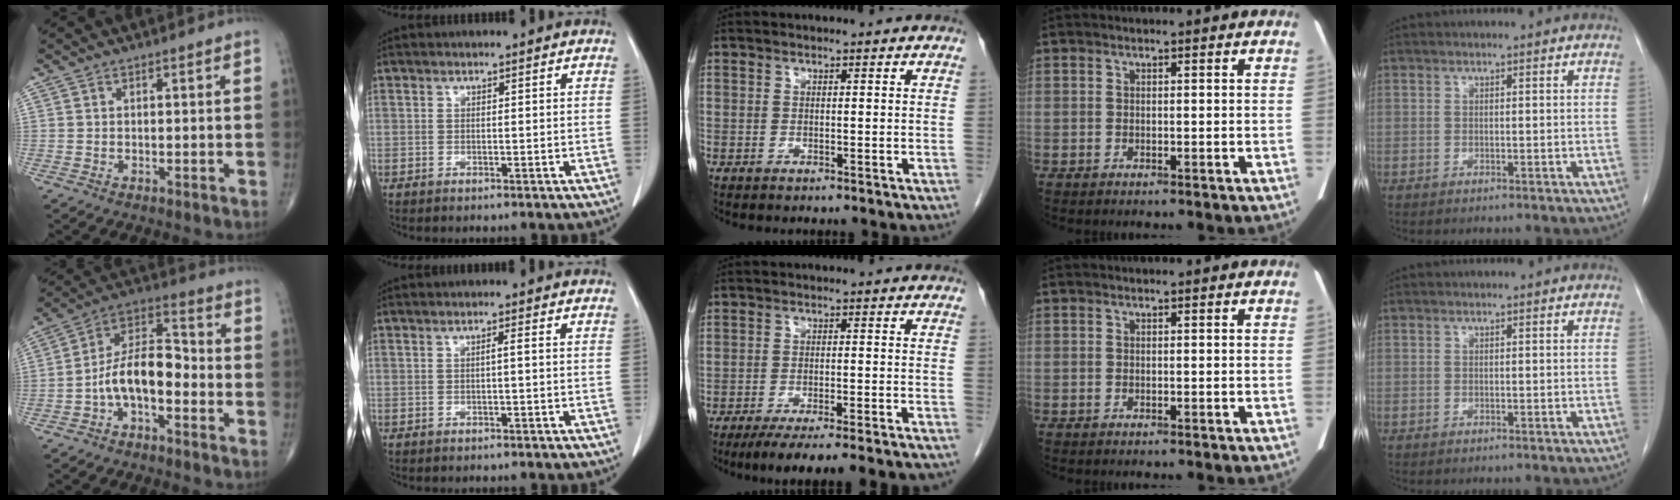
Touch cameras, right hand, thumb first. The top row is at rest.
{"thumb": {"total": 11.8, "force": [-3.4, 5.8, 9.7], "torque": [-0.166, 0.058, -0.072]}, "index": {"total": 0.9, "force": [-0.1, -0.1, 0.9], "torque": [-0.015, 0.002, -0.001]}, "middle": {"total": 15.3, "force": [-13.6, 0.2, 7.0], "torque": [-0.080, -0.029, -0.182]}}